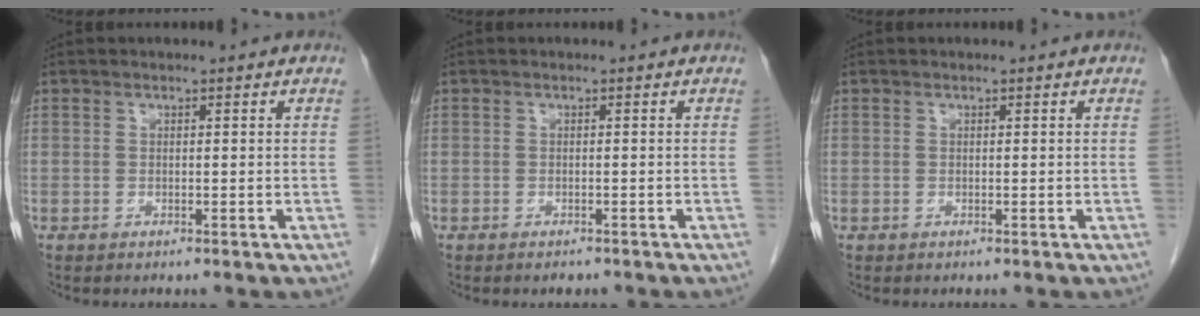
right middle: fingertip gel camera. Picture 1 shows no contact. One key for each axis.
{"total": 1.0, "fx": -0.8, "fy": 0.3, "fz": 0.4, "tx": -0.009, "ty": -0.001, "tz": -0.008}
{"total": 0.0}